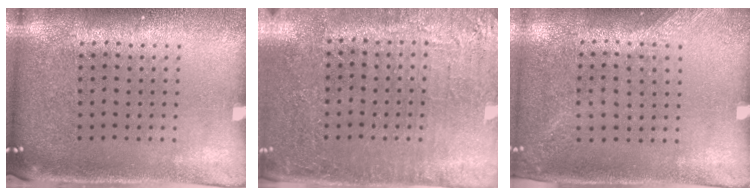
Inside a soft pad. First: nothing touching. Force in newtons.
{"total": 2.8, "press": 2.7, "slide": 0.6}
{"total": 1.3, "press": 1.0, "slide": 0.8}